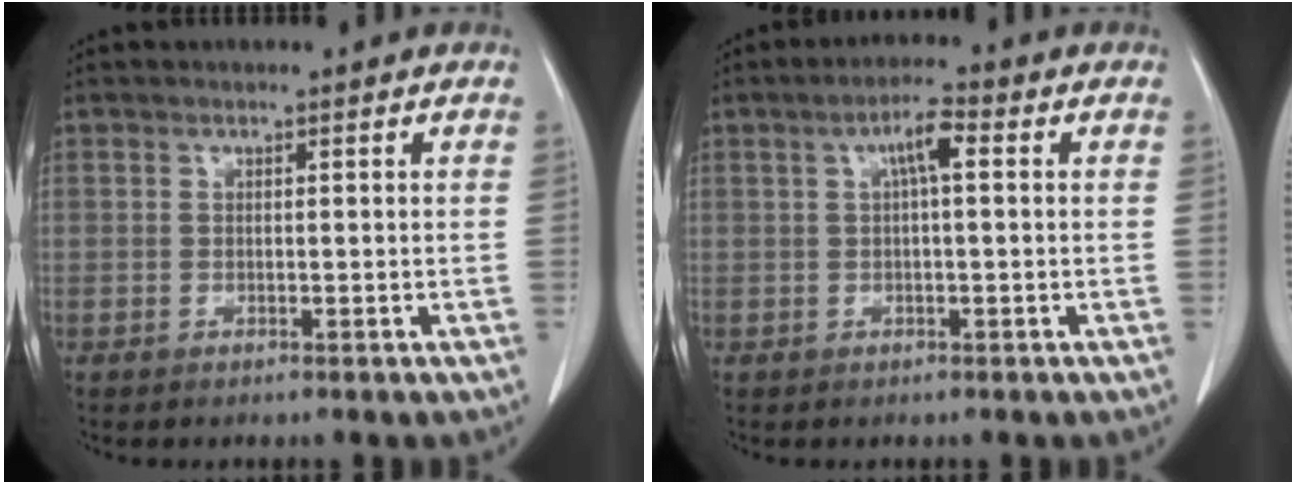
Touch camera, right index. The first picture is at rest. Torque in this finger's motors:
{"motor_torque": [0.36, -0.05, 0.11, 0.07]}